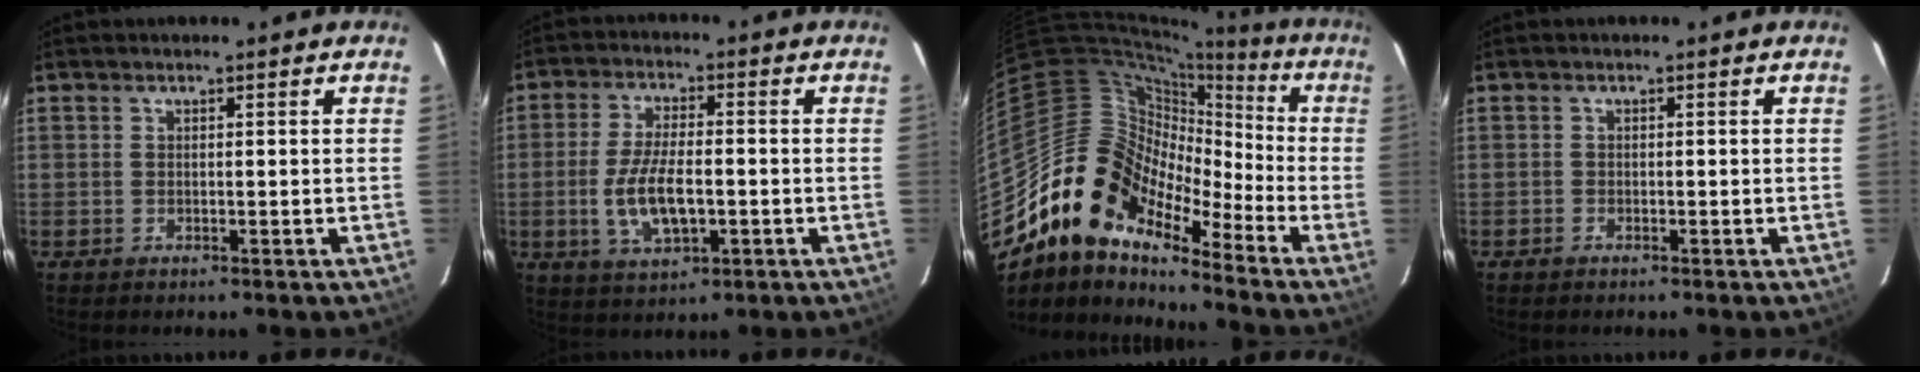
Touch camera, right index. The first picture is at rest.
{"total": 9.6, "force": [-2.0, 3.9, 8.6], "torque": [-0.173, -0.006, -0.034]}
{"total": 15.4, "force": [-12.1, 6.4, 7.1], "torque": [-0.128, 0.011, -0.239]}
{"total": 0.6, "force": [-0.5, 0.3, 0.0], "torque": [-0.003, 0.001, -0.012]}